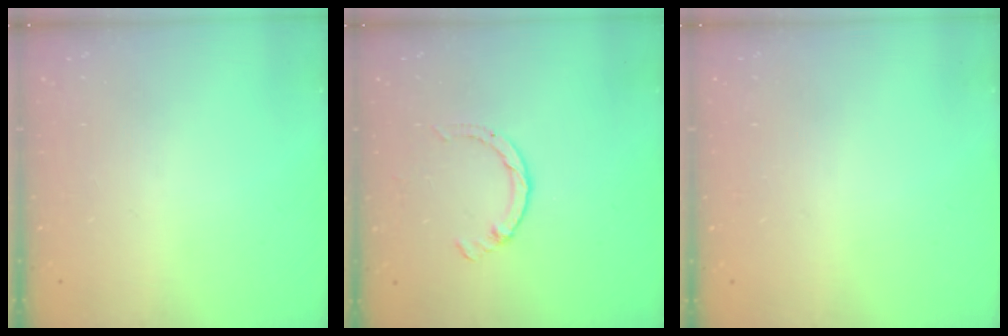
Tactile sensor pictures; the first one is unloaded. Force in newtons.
{"total": 2.6, "press": 2.6, "slide": 0.4}
{"total": 2.4, "press": 2.4, "slide": 0.2}